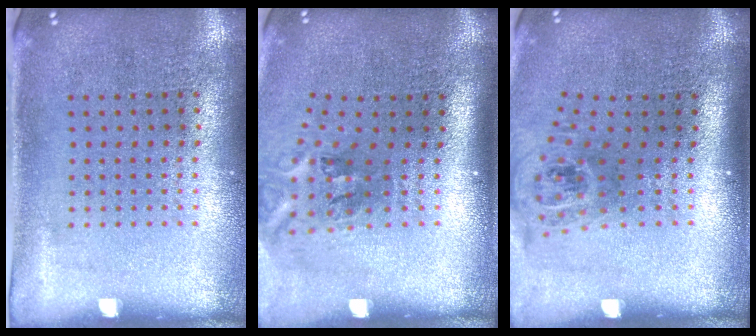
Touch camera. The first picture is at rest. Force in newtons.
{"total": 2.2, "press": 1.3, "slide": 1.8}
{"total": 1.7, "press": 1.2, "slide": 1.2}